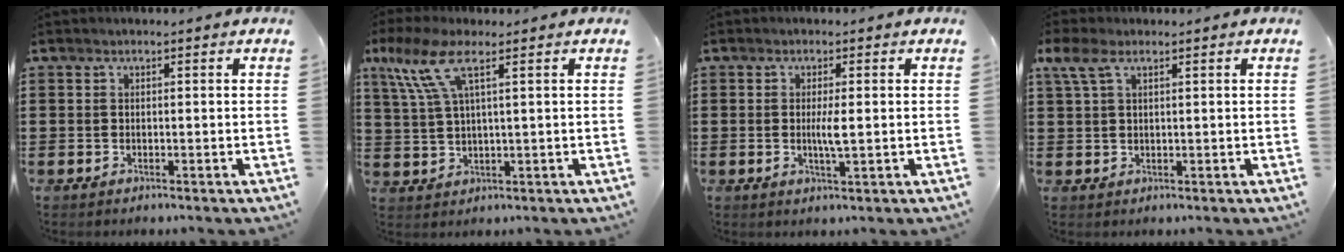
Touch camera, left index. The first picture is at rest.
{"total": 7.8, "force": [3.8, 1.6, 6.6], "torque": [-0.160, 0.000, 0.062]}
{"total": 3.0, "force": [0.1, 0.3, 3.0], "torque": [-0.056, -0.004, -0.001]}
{"total": 3.8, "force": [1.6, 1.8, 3.0], "torque": [-0.078, 0.001, 0.023]}